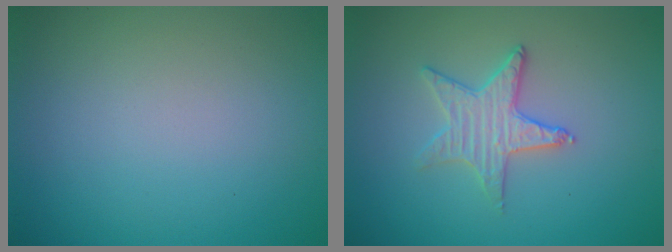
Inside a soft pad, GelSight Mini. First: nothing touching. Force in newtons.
{"total": 2.8, "press": 2.8, "slide": 0.4}